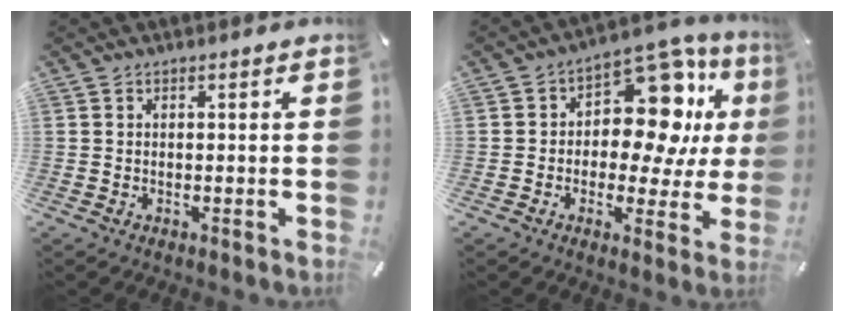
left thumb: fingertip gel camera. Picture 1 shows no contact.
{"total": 14.7, "force": [4.3, 9.1, 10.7], "torque": [-0.157, -0.032, 0.073]}